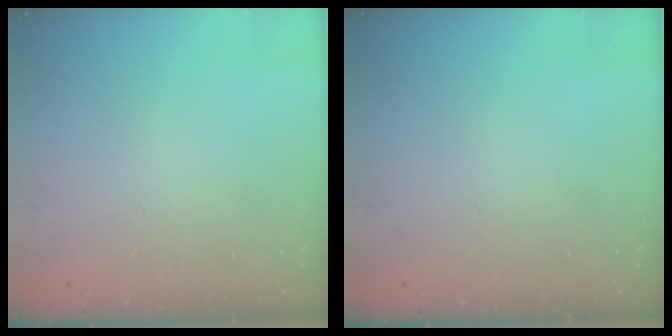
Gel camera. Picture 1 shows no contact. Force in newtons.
{"total": 0.0}